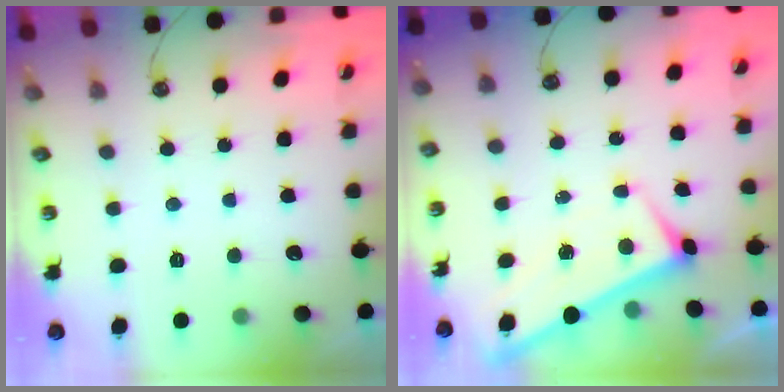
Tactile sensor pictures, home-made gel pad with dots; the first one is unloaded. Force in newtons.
{"total": 1.8, "press": 1.8, "slide": 0.2}